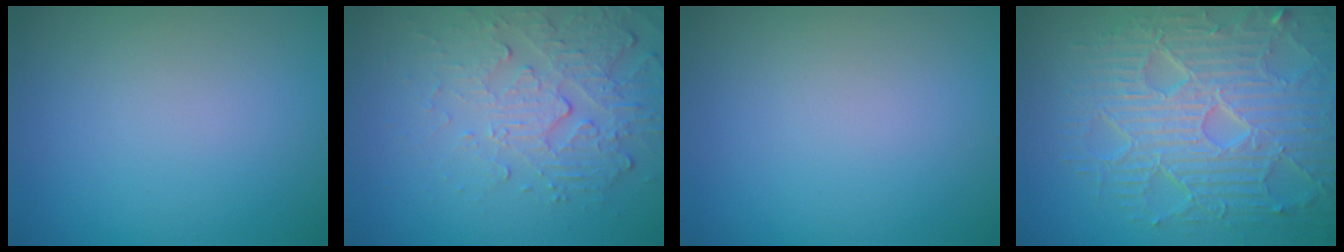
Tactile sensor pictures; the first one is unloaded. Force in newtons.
{"total": 5.2, "press": 3.5, "slide": 3.9}
{"total": 0.0}
{"total": 8.9, "press": 6.2, "slide": 6.4}